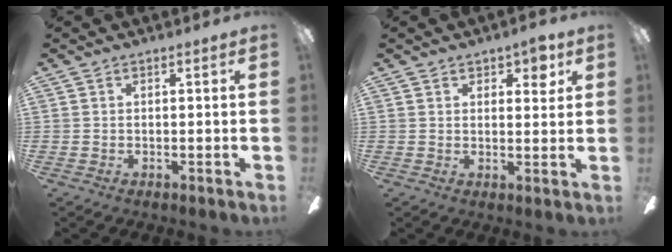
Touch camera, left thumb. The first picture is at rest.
{"total": 4.2, "force": [2.7, 2.1, 2.3], "torque": [-0.018, -0.006, 0.043]}